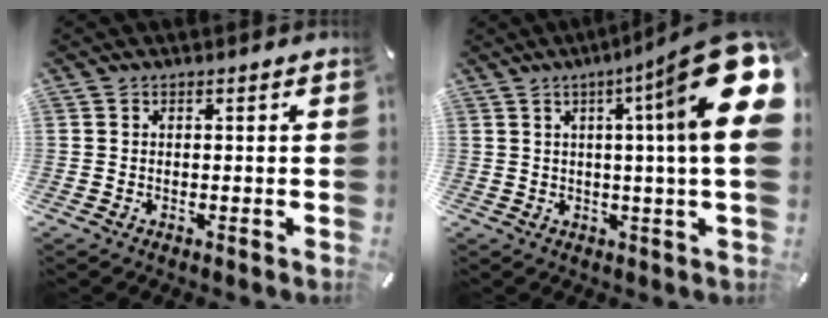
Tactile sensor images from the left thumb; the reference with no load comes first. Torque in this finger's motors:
{"motor_torque": [2.14, 2.87, 2.43, -0.34, 0.54]}